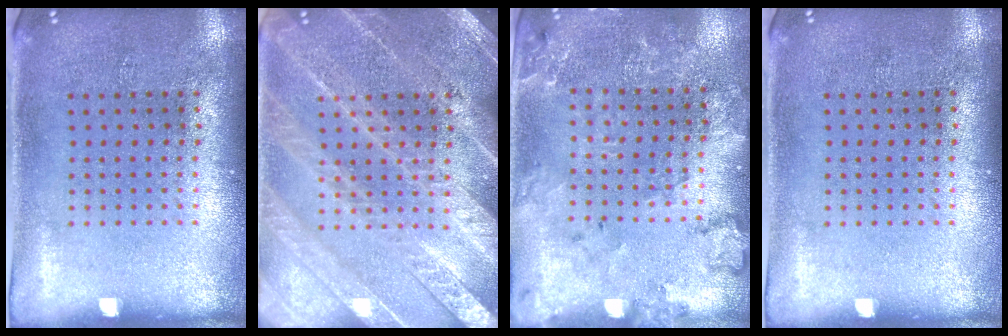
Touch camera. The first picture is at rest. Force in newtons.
{"total": 4.8, "press": 4.8, "slide": 0.6}
{"total": 1.9, "press": 1.9, "slide": 0.2}
{"total": 0.0}